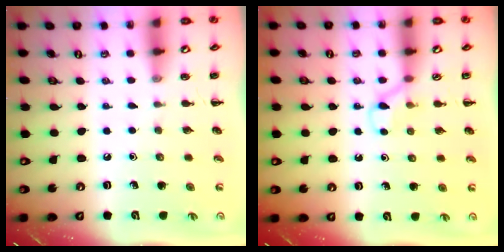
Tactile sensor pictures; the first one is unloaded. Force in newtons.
{"total": 3.7, "press": 3.4, "slide": 1.4}